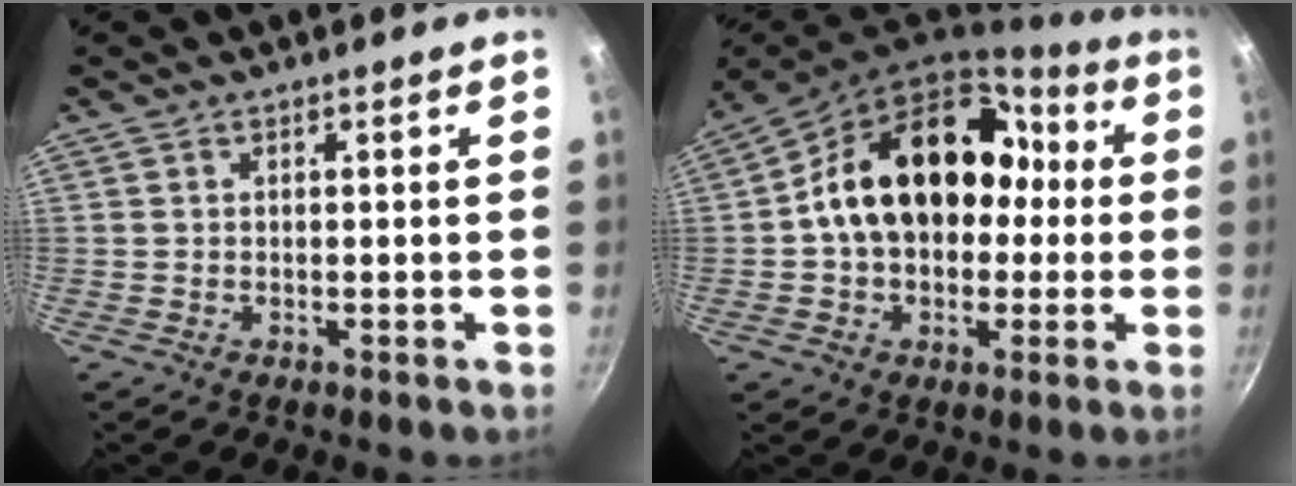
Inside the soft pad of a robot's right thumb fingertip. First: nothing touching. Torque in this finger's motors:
{"motor_torque": [2.43, 2.57, 1.01, -0.58, 0.50]}